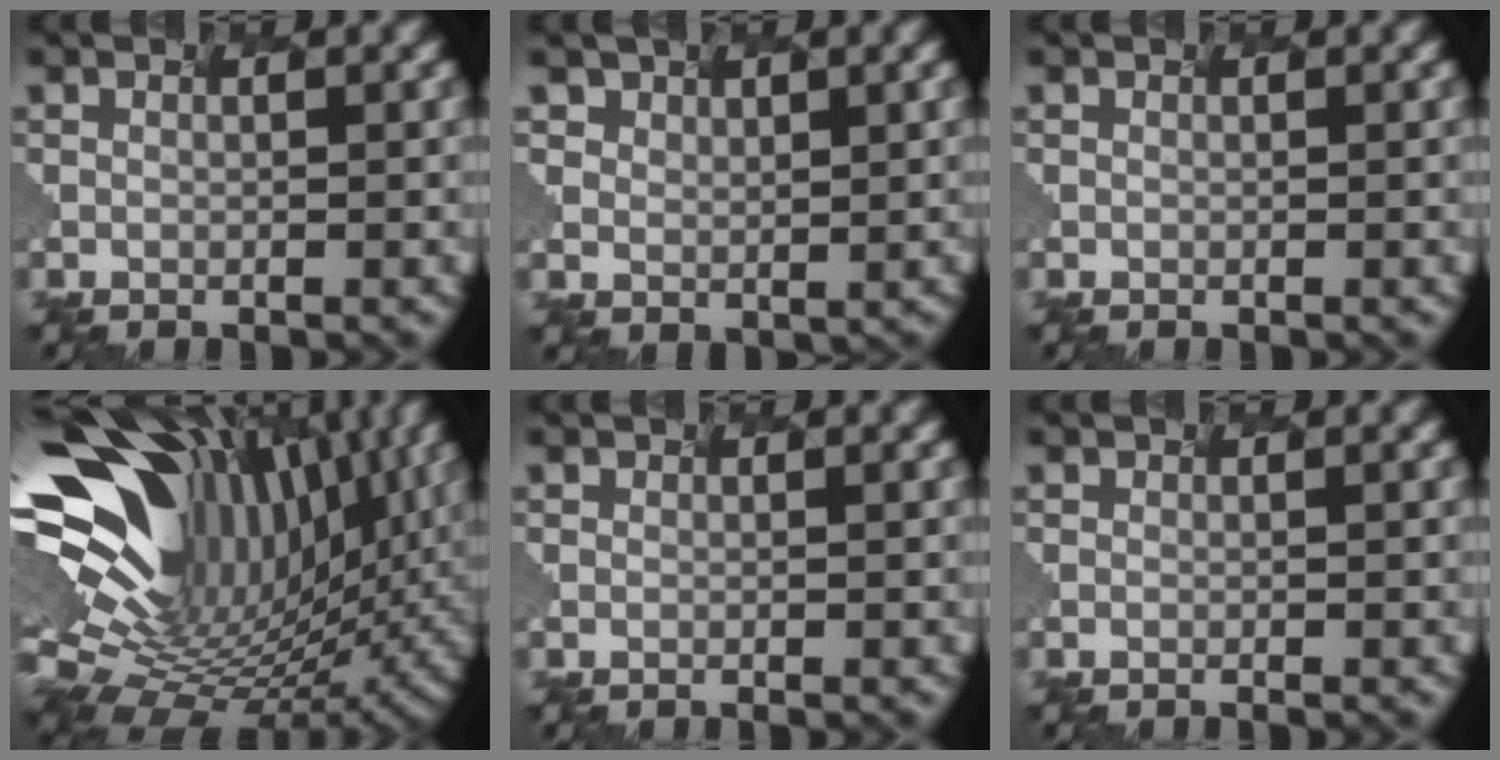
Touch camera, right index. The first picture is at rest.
{"total": 2.0, "force": [1.5, 1.2, -0.5], "torque": [-0.009, -0.011, 0.036]}
{"total": 0.0}
{"total": 16.2, "force": [4.3, 9.6, 12.3], "torque": [-0.236, 0.018, 0.103]}
{"total": 1.1, "force": [-0.1, 0.5, 1.0], "torque": [0.003, 0.003, -0.005]}
{"total": 1.4, "force": [-0.3, 0.6, 1.2], "torque": [0.003, 0.003, -0.008]}